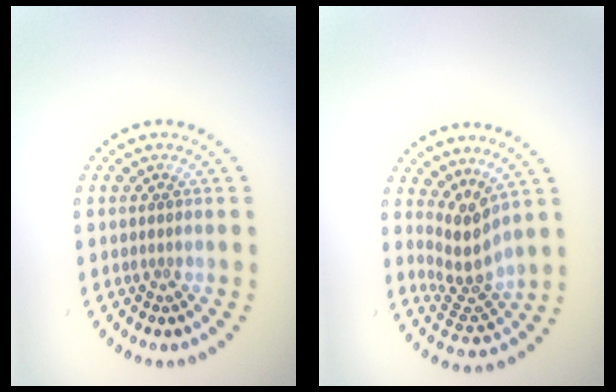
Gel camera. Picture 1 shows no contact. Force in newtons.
{"total": 3.7, "press": 2.7, "slide": 2.6}